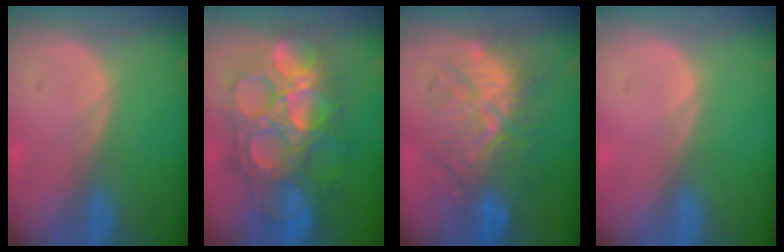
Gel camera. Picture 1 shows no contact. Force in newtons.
{"total": 13.6, "press": 13.5, "slide": 1.5}
{"total": 9.8, "press": 9.7, "slide": 1.0}
{"total": 0.6, "press": 0.1, "slide": 0.6}